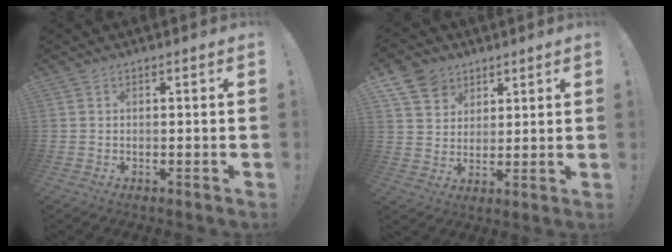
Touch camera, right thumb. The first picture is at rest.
{"total": 9.5, "force": [6.0, 6.9, 2.5], "torque": [-0.040, -0.036, 0.119]}